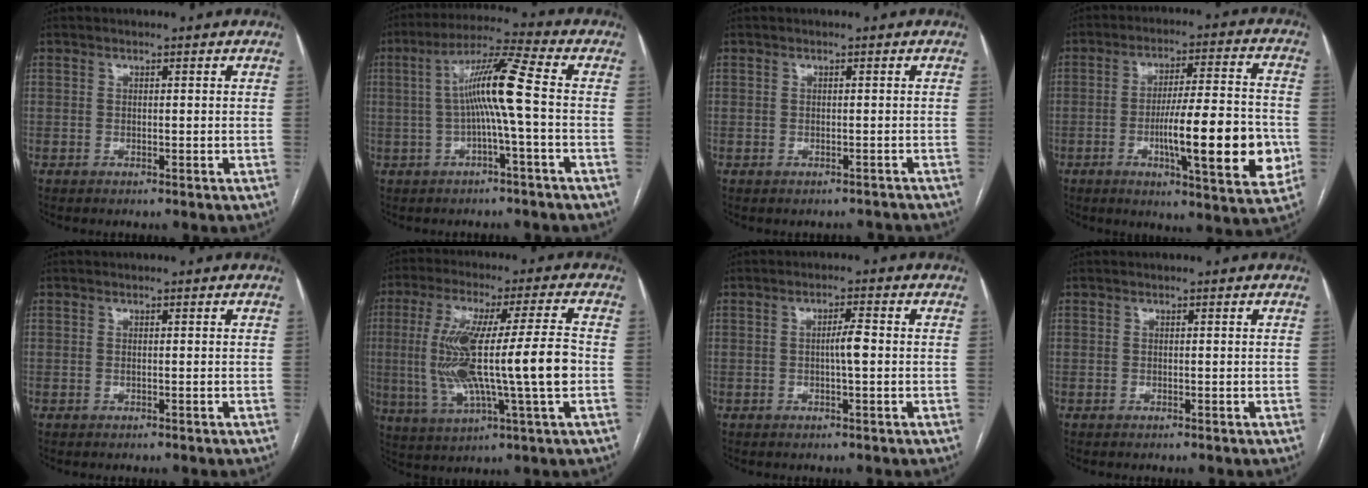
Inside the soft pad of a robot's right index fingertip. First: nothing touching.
{"total": 9.3, "force": [-0.4, -1.0, 9.2], "torque": [-0.170, 0.021, -0.007]}
{"total": 1.7, "force": [-1.4, 0.9, -0.1], "torque": [0.004, 0.004, -0.016]}
{"total": 17.2, "force": [-4.0, 2.4, 16.6], "torque": [-0.238, -0.001, -0.055]}
{"total": 0.0}
{"total": 17.5, "force": [-1.0, 1.0, 17.5], "torque": [-0.337, 0.008, -0.014]}
{"total": 2.8, "force": [-0.2, 0.1, 2.8], "torque": [-0.049, 0.002, -0.003]}
{"total": 0.0}